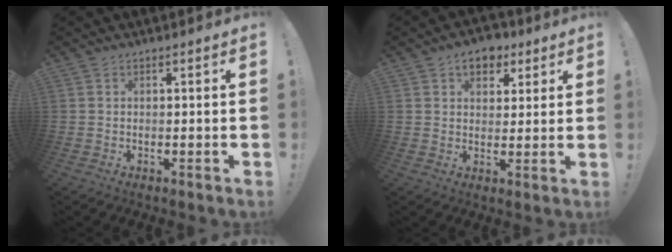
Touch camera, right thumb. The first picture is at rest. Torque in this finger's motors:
{"motor_torque": [0.33, 1.54, 0.06, 0.26, -0.02]}